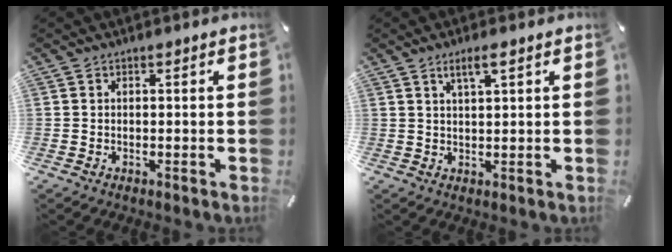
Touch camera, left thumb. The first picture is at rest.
{"total": 3.3, "force": [2.0, 0.5, 2.5], "torque": [-0.055, 0.002, 0.034]}